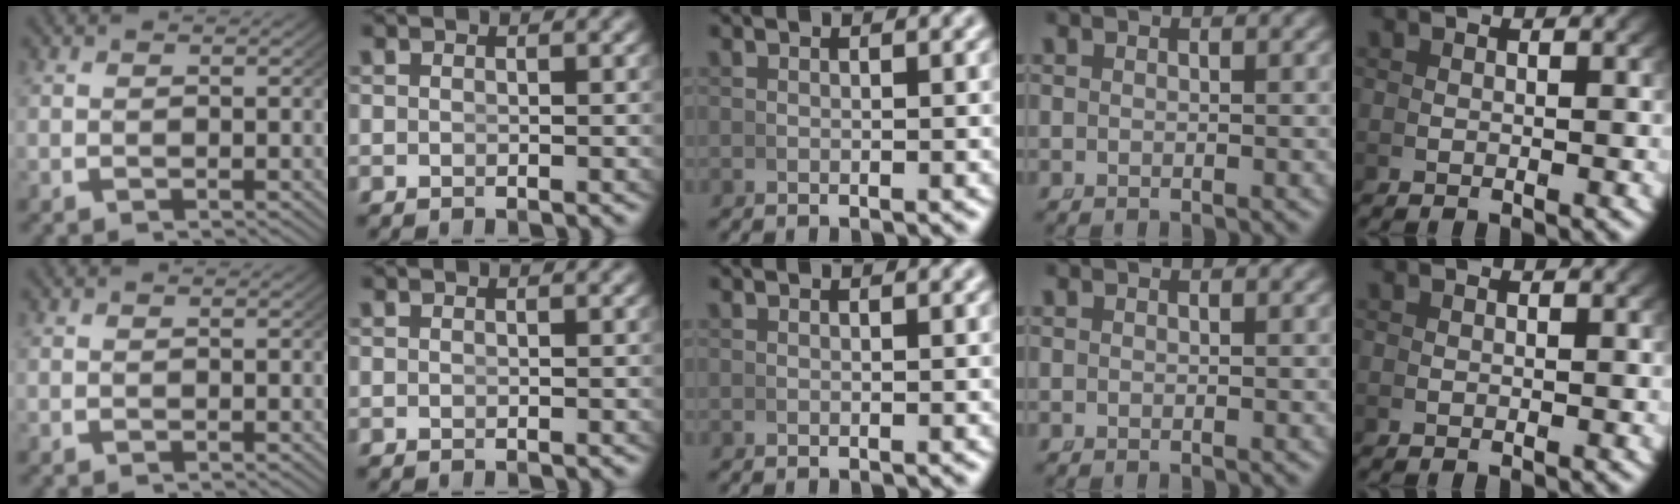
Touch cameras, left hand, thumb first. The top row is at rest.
{}